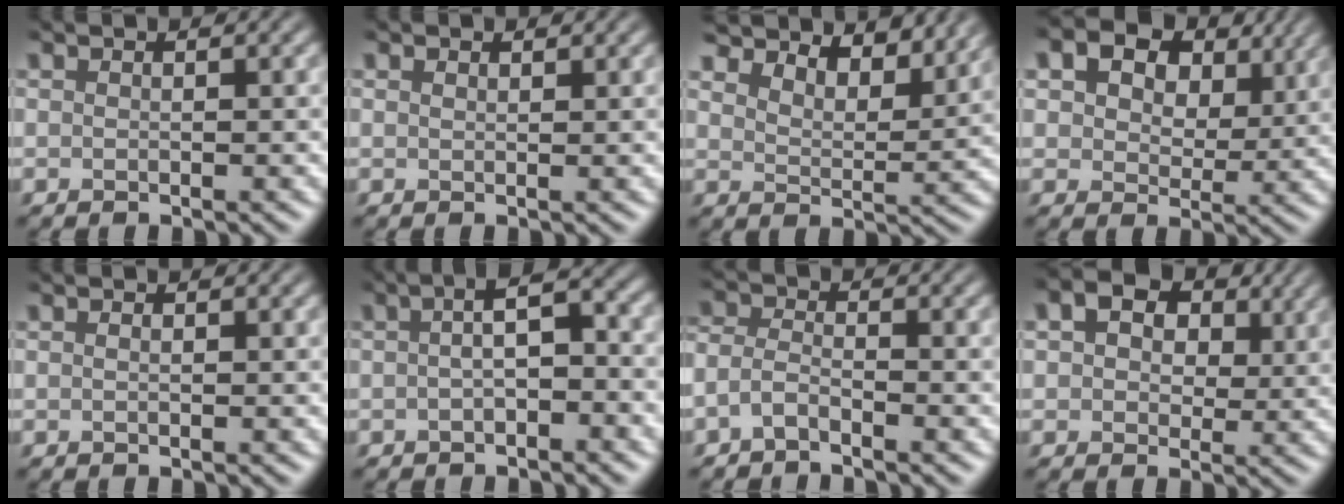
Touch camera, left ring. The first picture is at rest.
{"total": 0.7, "force": [0.6, 0.3, 0.2], "torque": [-0.004, -0.001, 0.010]}
{"total": 6.7, "force": [6.2, 1.7, 1.9], "torque": [-0.048, 0.001, 0.082]}
{"total": 10.5, "force": [5.6, 6.4, 6.2], "torque": [-0.098, 0.012, 0.077]}
{"total": 0.0}
{"total": 3.4, "force": [-0.3, 0.9, 3.2], "torque": [-0.052, 0.012, -0.010]}
{"total": 1.8, "force": [-1.3, 0.6, 1.0], "torque": [-0.022, 0.006, -0.035]}
{"total": 6.3, "force": [2.6, 4.3, 3.8], "torque": [-0.061, 0.012, 0.021]}